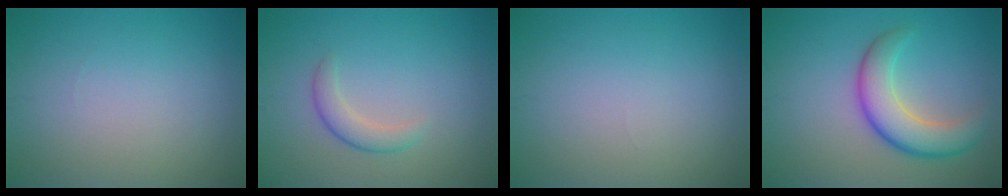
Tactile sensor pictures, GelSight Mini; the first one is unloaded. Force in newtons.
{"total": 2.1, "press": 2.1, "slide": 0.0}
{"total": 0.0}
{"total": 5.7, "press": 5.7, "slide": 0.3}